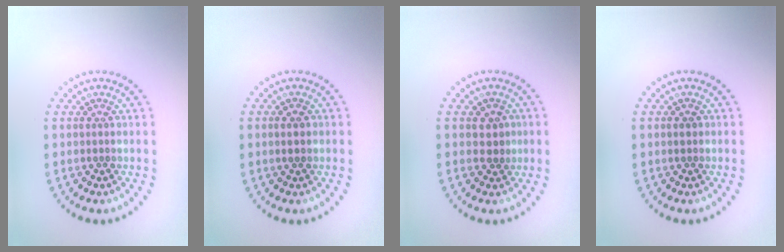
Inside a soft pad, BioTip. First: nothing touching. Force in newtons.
{"total": 1.5, "press": 1.5, "slide": 0.1}
{"total": 1.7, "press": 1.6, "slide": 0.5}
{"total": 1.0, "press": 1.0, "slide": 0.2}